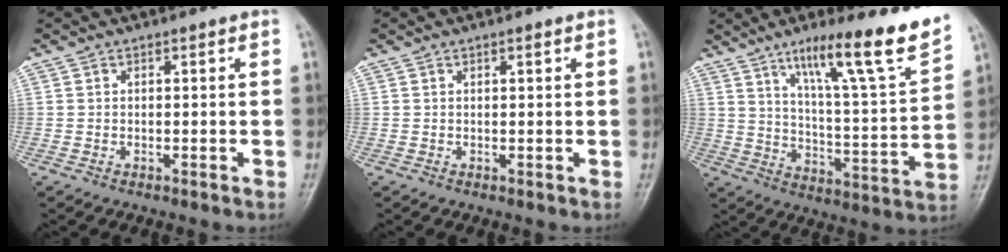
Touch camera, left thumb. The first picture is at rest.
{"total": 0.9, "force": [0.5, 0.3, 0.7], "torque": [-0.011, -0.001, 0.008]}
{"total": 18.1, "force": [12.1, 1.7, 13.4], "torque": [-0.187, -0.064, 0.194]}